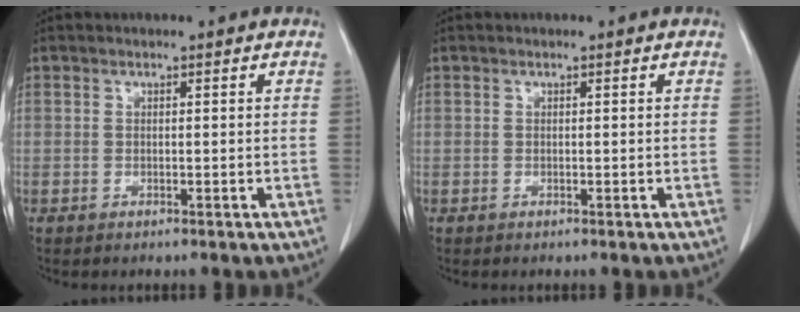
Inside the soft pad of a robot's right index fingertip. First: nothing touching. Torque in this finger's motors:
{"motor_torque": [0.00, 0.00, 0.00, 0.00]}